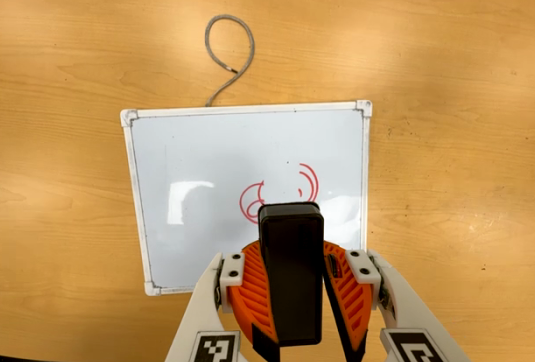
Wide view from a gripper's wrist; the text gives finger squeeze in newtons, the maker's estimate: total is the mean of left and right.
{"total": 12.6, "left": 12.7, "right": 12.6}